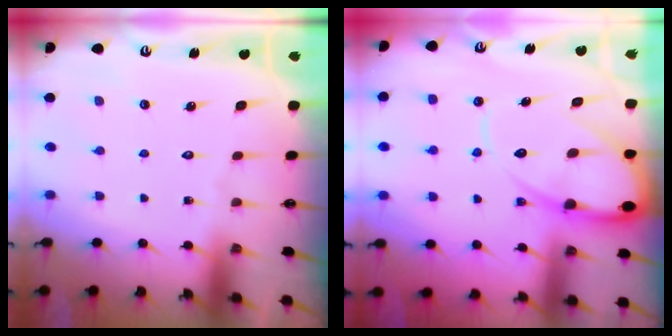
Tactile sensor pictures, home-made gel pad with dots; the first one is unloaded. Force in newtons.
{"total": 12.4, "press": 12.4, "slide": 1.2}